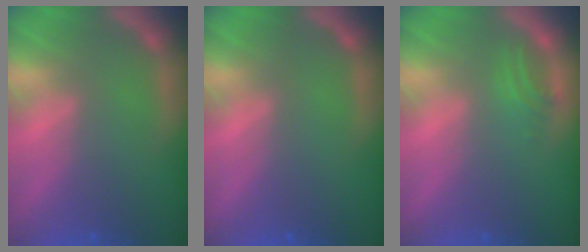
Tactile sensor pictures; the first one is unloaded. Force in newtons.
{"total": 0.0}
{"total": 1.5}